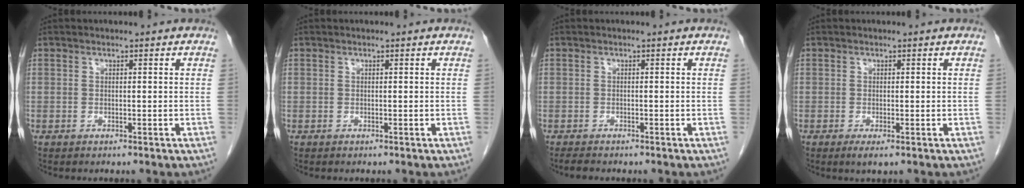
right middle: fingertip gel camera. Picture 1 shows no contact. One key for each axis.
{"total": 0.0}
{"total": 1.7, "fx": -1.5, "fy": 0.4, "fz": 0.8, "tx": -0.018, "ty": -0.005, "tz": -0.021}
{"total": 1.4, "fx": -0.7, "fy": 0.1, "fz": 1.3, "tx": -0.023, "ty": -0.007, "tz": -0.009}